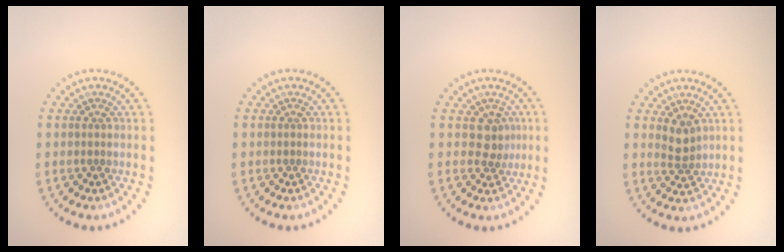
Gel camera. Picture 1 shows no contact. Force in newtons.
{"total": 0.0}
{"total": 2.0, "press": 1.6, "slide": 1.2}
{"total": 1.9, "press": 1.6, "slide": 1.0}